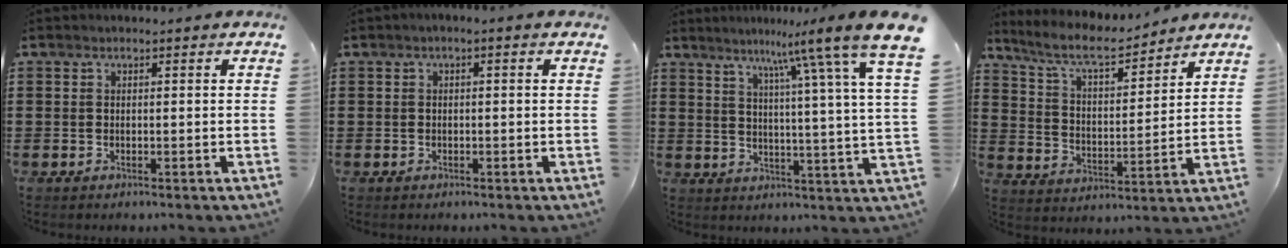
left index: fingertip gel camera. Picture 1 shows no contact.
{"total": 0.9, "force": [-0.4, 0.1, 0.8], "torque": [-0.012, -0.003, -0.006]}
{"total": 8.2, "force": [6.2, -0.9, 5.2], "torque": [-0.094, -0.049, 0.092]}
{"total": 7.7, "force": [6.7, 1.3, 3.5], "torque": [-0.095, -0.033, 0.116]}